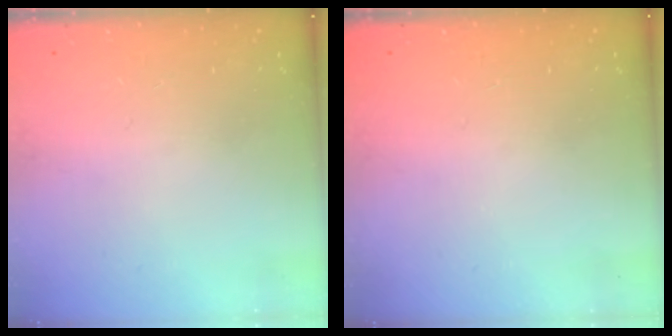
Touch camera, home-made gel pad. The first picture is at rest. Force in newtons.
{"total": 0.0}